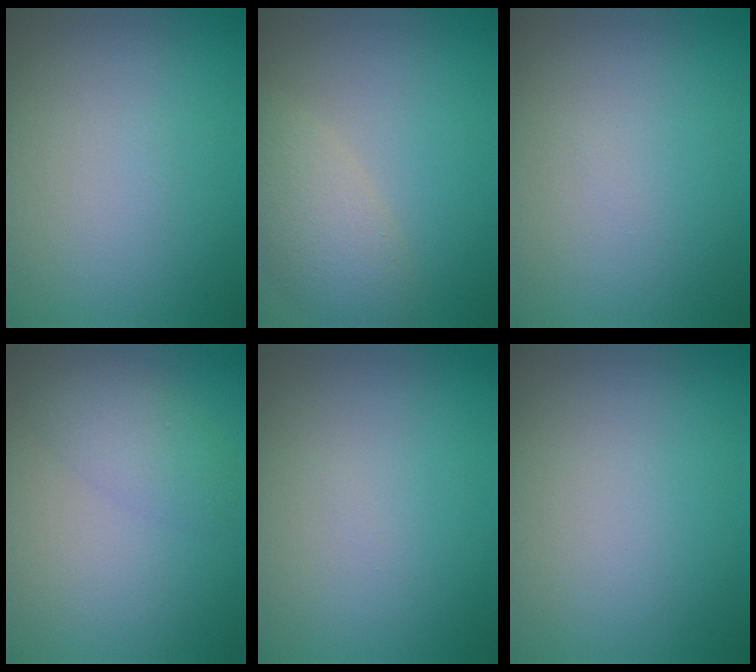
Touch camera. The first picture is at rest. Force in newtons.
{"total": 4.7, "press": 4.7, "slide": 0.5}
{"total": 0.0}
{"total": 2.7, "press": 2.7, "slide": 0.1}
{"total": 0.0}
{"total": 0.0}